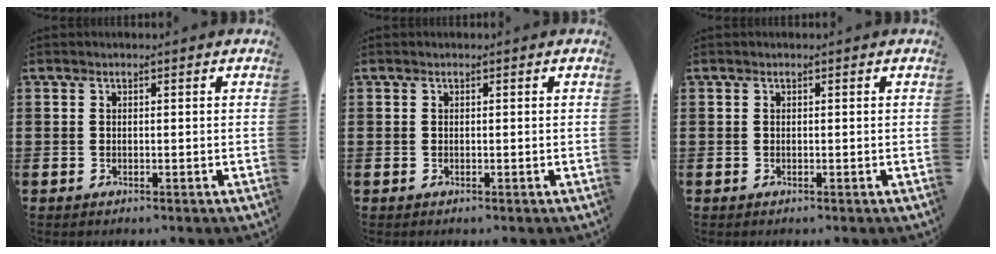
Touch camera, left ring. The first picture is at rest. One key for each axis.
{"total": 0.0}
{"total": 0.0}